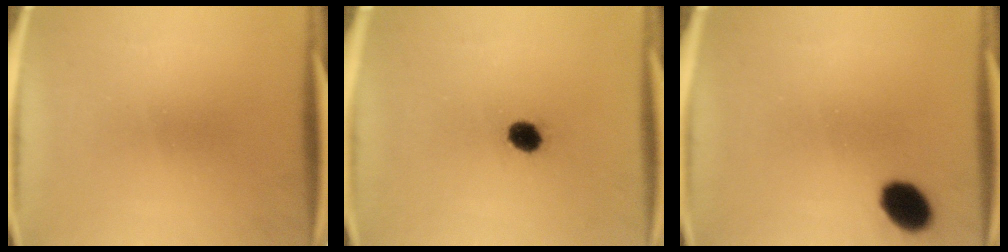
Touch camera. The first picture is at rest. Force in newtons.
{"total": 4.4}
{"total": 7.3}